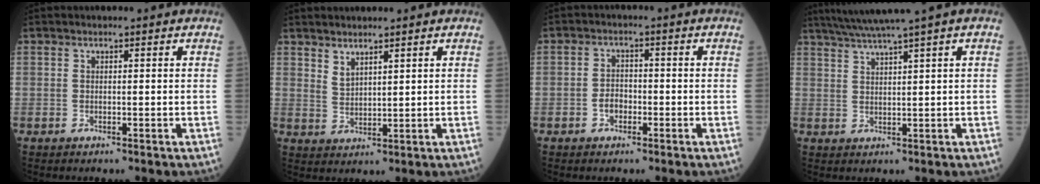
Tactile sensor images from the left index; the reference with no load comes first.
{"total": 2.8, "force": [2.3, 0.6, 1.5], "torque": [-0.038, -0.007, 0.053]}
{"total": 2.7, "force": [-1.1, 1.8, 1.6], "torque": [-0.030, 0.005, -0.021]}
{"total": 7.0, "force": [5.3, -1.7, 4.1], "torque": [-0.072, 0.019, 0.094]}